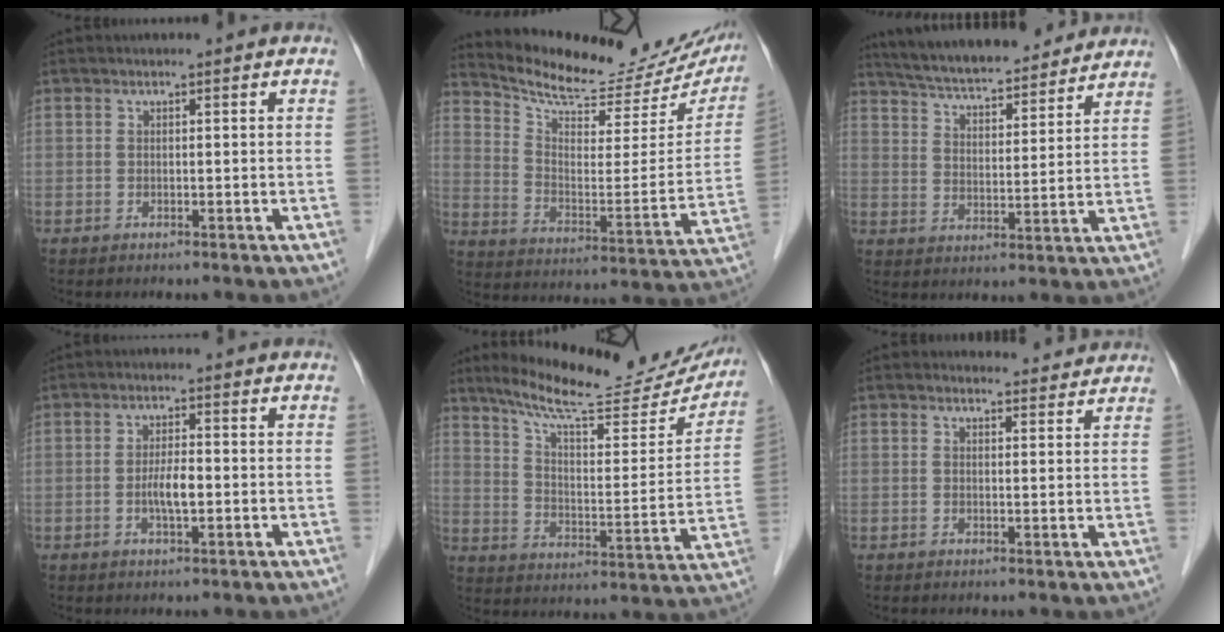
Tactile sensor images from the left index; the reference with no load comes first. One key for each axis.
{"total": 21.6, "fx": 19.9, "fy": 5.3, "fz": 6.3, "tx": -0.095, "ty": -0.046, "tz": 0.271}
{"total": 19.3, "fx": 17.5, "fy": 3.6, "fz": 7.1, "tx": -0.118, "ty": 0.025, "tz": 0.258}
{"total": 3.5, "fx": -0.7, "fy": 0.8, "fz": 3.3, "tx": -0.066, "ty": 0.000, "tz": -0.012}
{"total": 22.6, "fx": 20.3, "fy": 3.8, "fz": 9.2, "tx": -0.135, "ty": -0.028, "tz": 0.277}
{"total": 3.5, "fx": 3.4, "fy": 0.9, "fz": -0.2, "tx": -0.004, "ty": 0.003, "tz": 0.035}